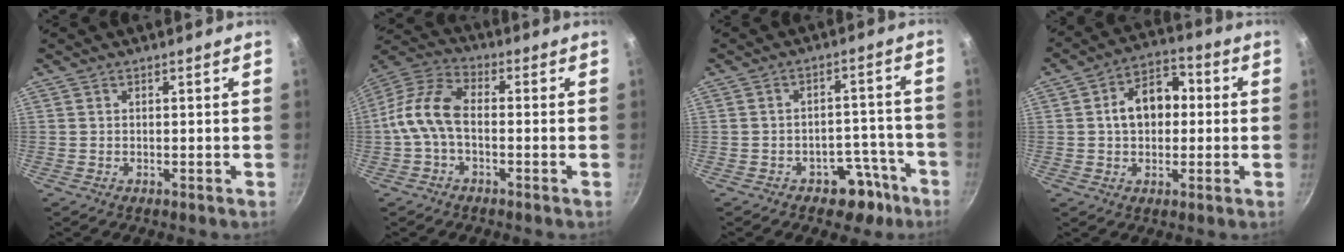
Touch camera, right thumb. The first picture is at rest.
{"total": 10.7, "force": [-1.1, 6.1, 8.8], "torque": [-0.181, 0.032, -0.031]}
{"total": 7.9, "force": [-4.9, 5.0, 3.6], "torque": [-0.017, 0.051, -0.066]}
{"total": 10.6, "force": [0.8, 7.3, 7.7], "torque": [-0.101, 0.026, 0.006]}